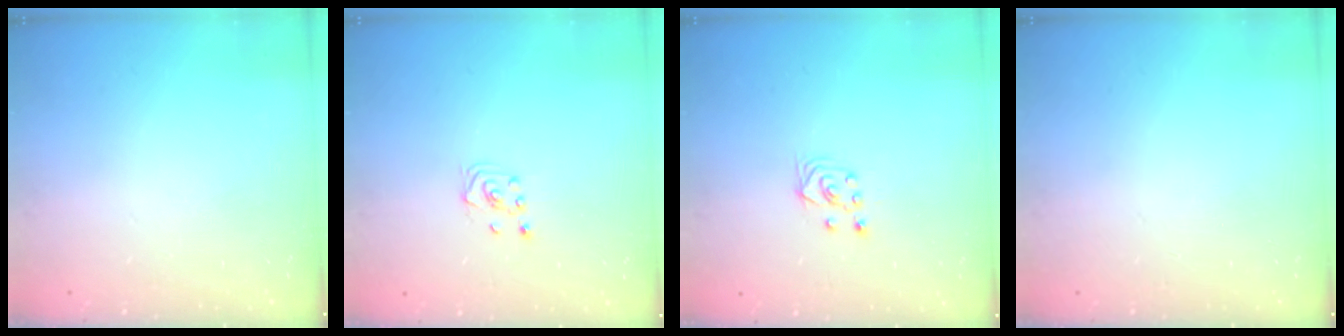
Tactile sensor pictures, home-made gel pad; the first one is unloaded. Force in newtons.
{"total": 2.3, "press": 2.2, "slide": 0.8}
{"total": 2.8, "press": 2.6, "slide": 1.1}
{"total": 0.0}